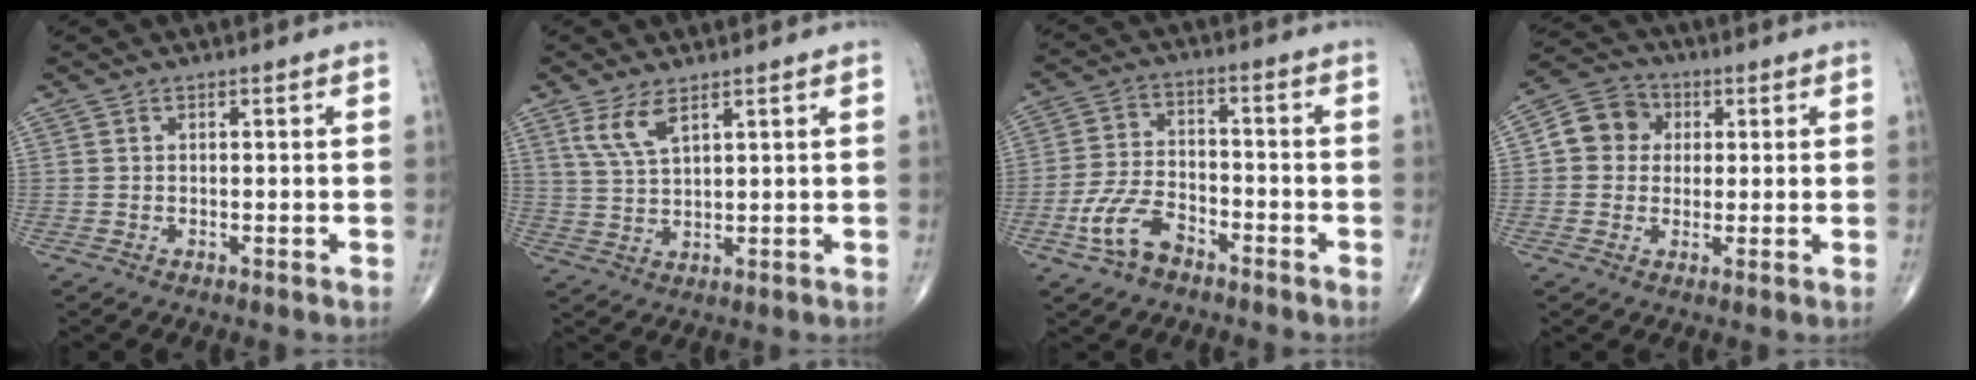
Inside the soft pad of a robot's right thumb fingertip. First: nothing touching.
{"total": 5.4, "force": [3.2, 1.8, 3.9], "torque": [-0.081, -0.014, 0.072]}
{"total": 8.9, "force": [-5.0, 5.0, 5.4], "torque": [-0.110, 0.030, -0.098]}
{"total": 7.8, "force": [1.2, 7.0, 3.3], "torque": [-0.035, 0.013, 0.008]}